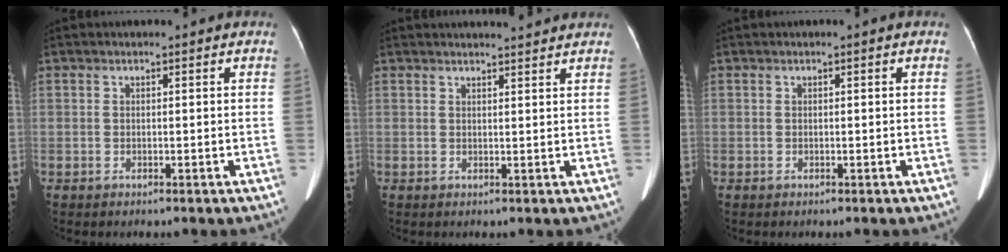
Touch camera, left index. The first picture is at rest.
{"total": 4.6, "force": [4.4, 0.0, 1.2], "torque": [-0.018, 0.015, 0.052]}
{"total": 0.0}